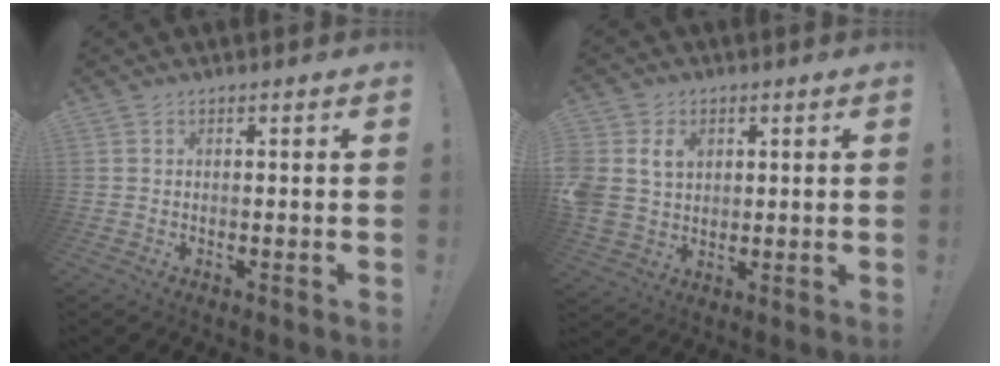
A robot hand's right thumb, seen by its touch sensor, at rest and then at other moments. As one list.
[{"total": 9.2, "force": [3.4, 7.4, 4.2], "torque": [-0.086, -0.009, 0.068]}]